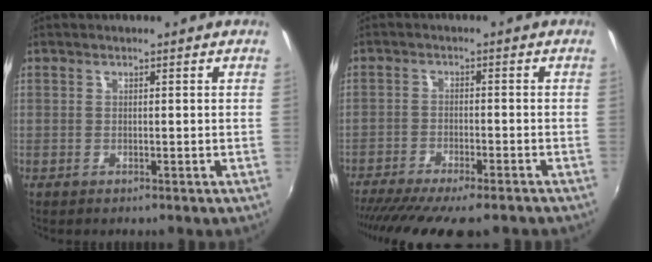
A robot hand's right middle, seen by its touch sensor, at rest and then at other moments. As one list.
[{"total": 14.9, "force": [-12.4, 2.6, 7.8], "torque": [-0.158, -0.052, -0.192]}]